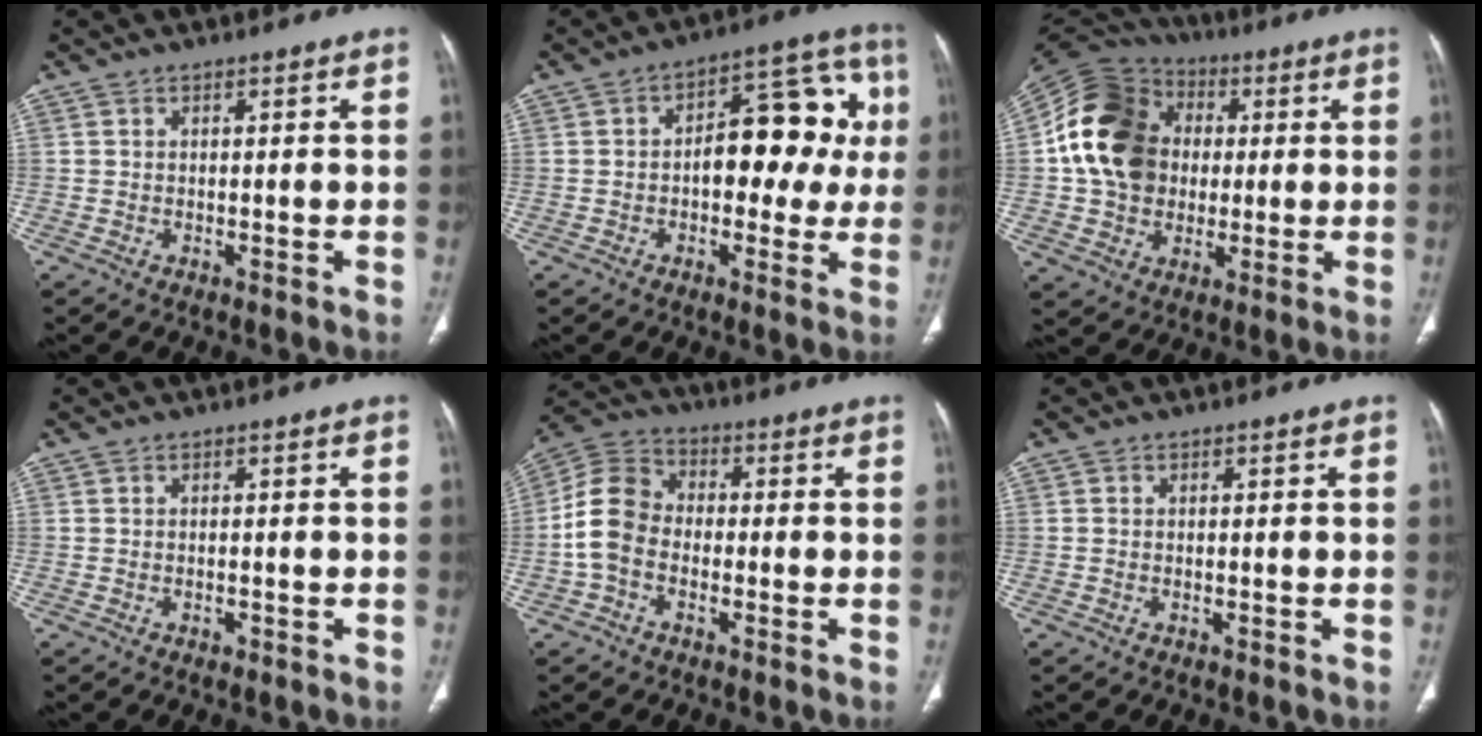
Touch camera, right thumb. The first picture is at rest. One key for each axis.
{"total": 15.8, "fx": 0.8, "fy": 8.7, "fz": 13.2, "tx": -0.118, "ty": 0.042, "tz": 0.007}
{"total": 18.8, "fx": 1.6, "fy": 15.2, "fz": 11.0, "tx": -0.185, "ty": 0.020, "tz": 0.024}
{"total": 0.8, "fx": -0.5, "fy": 0.4, "fz": 0.5, "tx": -0.005, "ty": 0.003, "tz": -0.008}
{"total": 9.7, "fx": -1.9, "fy": 7.1, "fz": 6.3, "tx": -0.118, "ty": 0.032, "tz": -0.051}
{"total": 0.0}